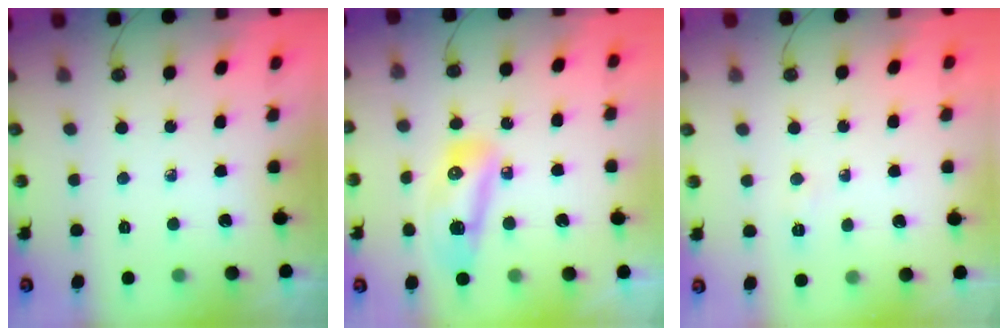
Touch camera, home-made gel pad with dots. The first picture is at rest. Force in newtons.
{"total": 9.9, "press": 9.8, "slide": 1.3}
{"total": 3.0, "press": 3.0, "slide": 0.5}